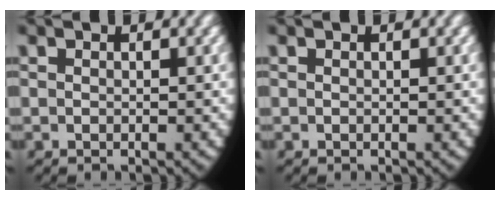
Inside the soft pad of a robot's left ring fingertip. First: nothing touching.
{"total": 0.0}